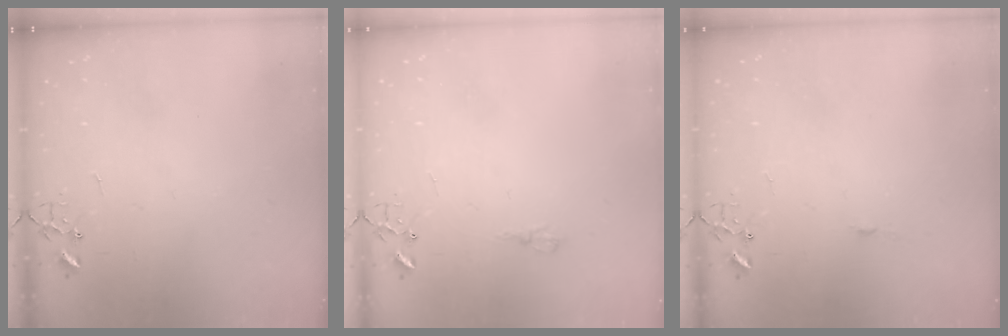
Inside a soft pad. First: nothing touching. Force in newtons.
{"total": 6.5, "press": 6.4, "slide": 0.8}
{"total": 3.3, "press": 3.3, "slide": 0.4}